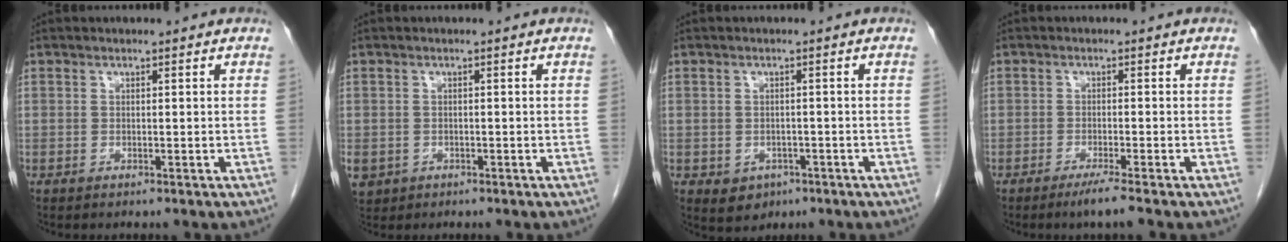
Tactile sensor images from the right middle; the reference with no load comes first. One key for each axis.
{"total": 4.5, "fx": -1.9, "fy": 3.8, "fz": 1.3, "tx": -0.034, "ty": -0.002, "tz": -0.026}
{"total": 3.7, "fx": -1.6, "fy": 3.0, "fz": 1.4, "tx": -0.019, "ty": 0.002, "tz": -0.012}
{"total": 2.7, "fx": -1.9, "fy": -0.7, "fz": 1.8, "tx": -0.039, "ty": -0.009, "tz": -0.037}